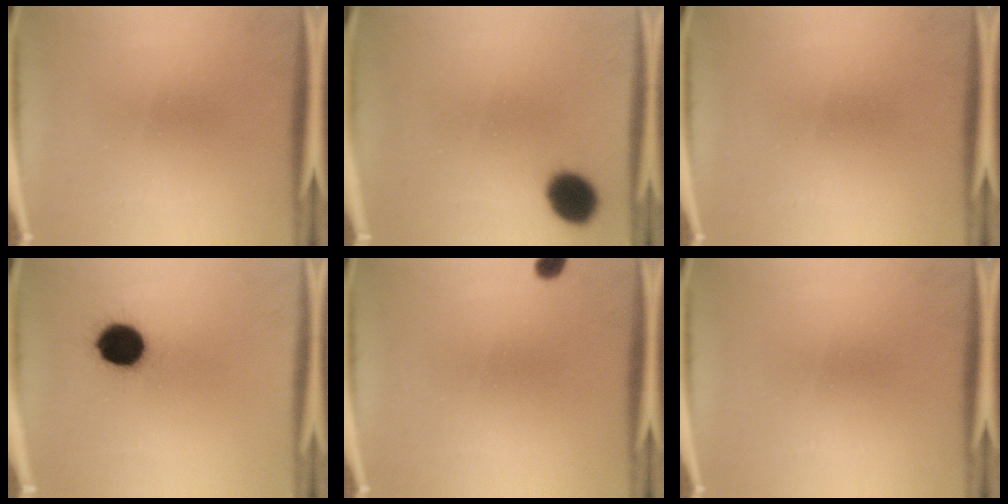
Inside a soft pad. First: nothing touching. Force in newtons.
{"total": 9.2}
{"total": 0.0}
{"total": 11.1}
{"total": 1.7}
{"total": 0.0}